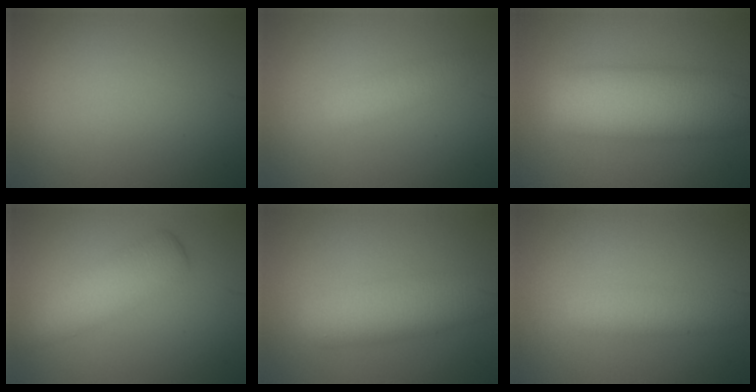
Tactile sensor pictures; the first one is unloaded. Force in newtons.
{"total": 1.9, "press": 1.9, "slide": 0.1}
{"total": 9.3, "press": 9.3, "slide": 0.6}
{"total": 3.7, "press": 3.7, "slide": 0.1}
{"total": 5.4, "press": 5.4, "slide": 0.3}
{"total": 2.8, "press": 2.8, "slide": 0.1}